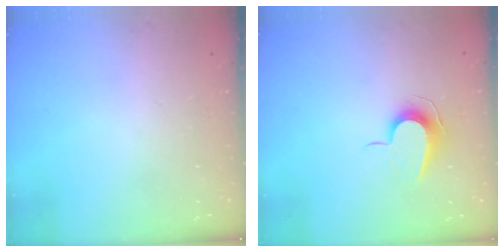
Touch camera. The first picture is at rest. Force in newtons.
{"total": 8.9, "press": 8.8, "slide": 0.5}